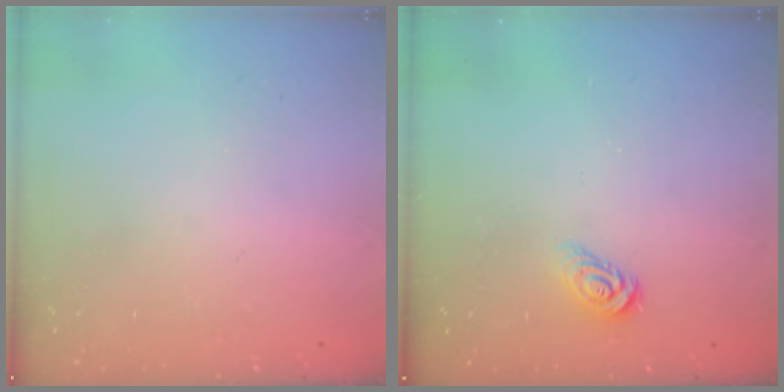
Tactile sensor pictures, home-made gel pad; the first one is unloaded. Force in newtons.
{"total": 4.6, "press": 4.5, "slide": 0.5}